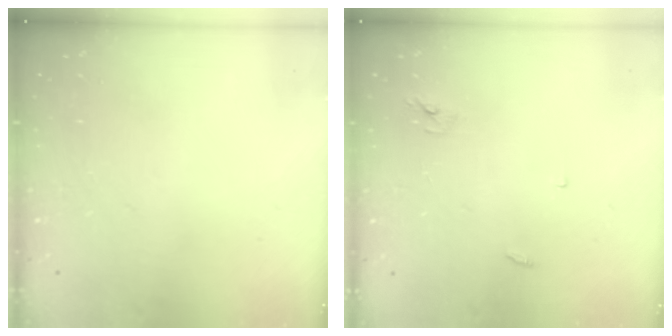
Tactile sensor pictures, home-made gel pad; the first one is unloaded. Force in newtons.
{"total": 2.5, "press": 2.5, "slide": 0.1}